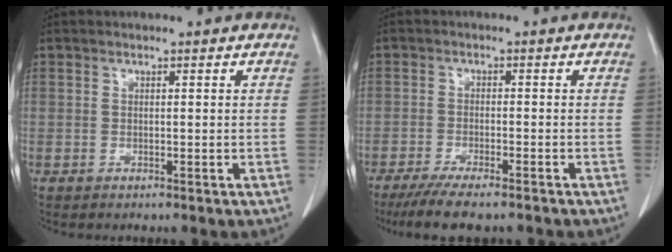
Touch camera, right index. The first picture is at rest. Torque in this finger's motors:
{"motor_torque": [0.77, -0.81, 0.38, 0.10]}